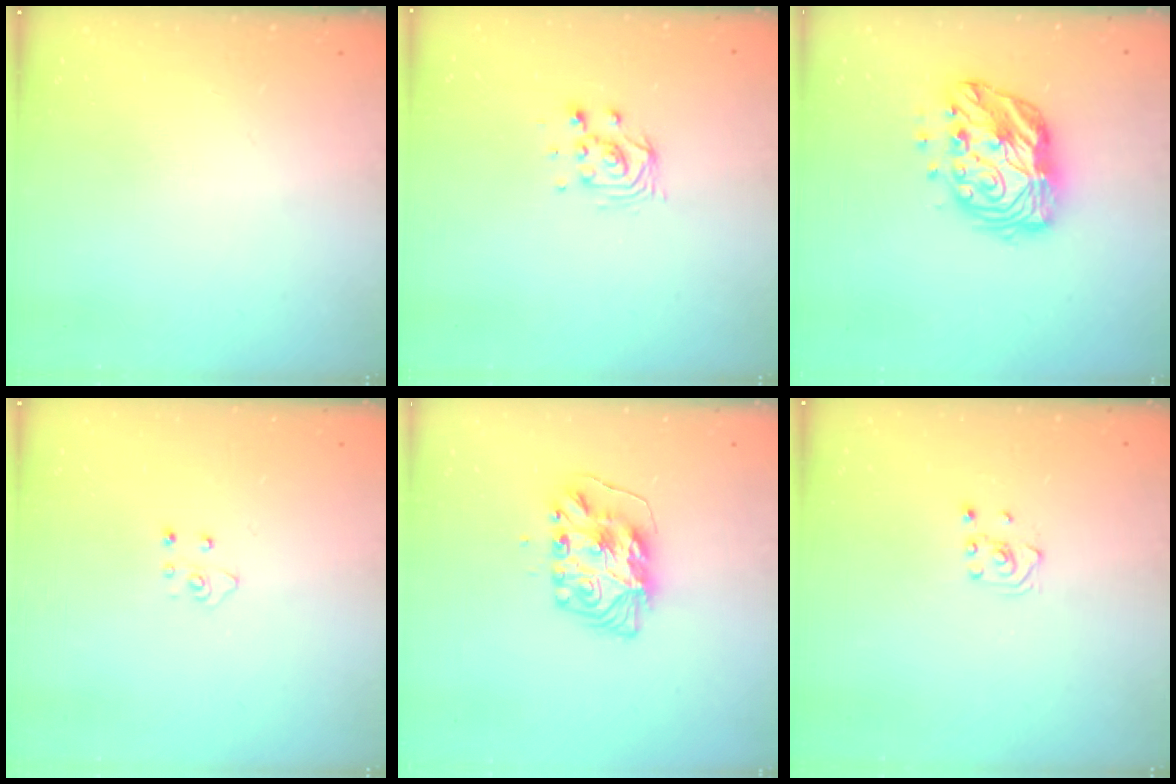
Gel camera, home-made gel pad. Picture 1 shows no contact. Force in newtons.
{"total": 5.0, "press": 5.0, "slide": 0.1}
{"total": 12.7, "press": 12.7, "slide": 0.6}
{"total": 4.0, "press": 4.0, "slide": 0.4}
{"total": 9.0, "press": 8.9, "slide": 0.7}
{"total": 2.8, "press": 2.6, "slide": 1.1}